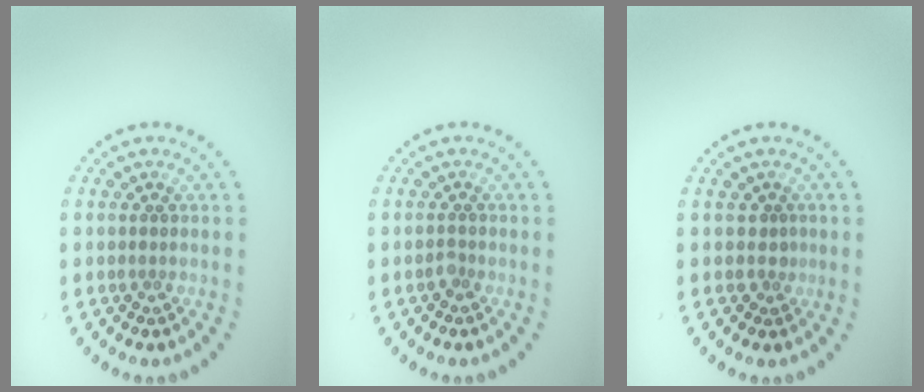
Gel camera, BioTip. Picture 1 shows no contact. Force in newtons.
{"total": 0.8, "press": 0.5, "slide": 0.6}
{"total": 0.9, "press": 0.6, "slide": 0.7}